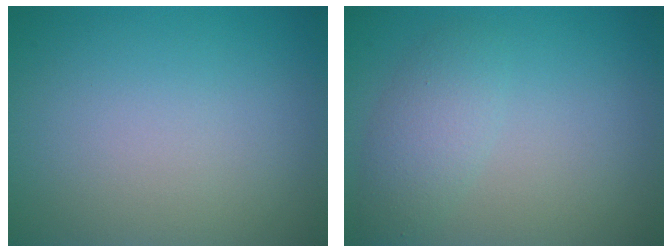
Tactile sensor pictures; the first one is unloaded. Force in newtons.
{"total": 2.6, "press": 2.6, "slide": 0.2}